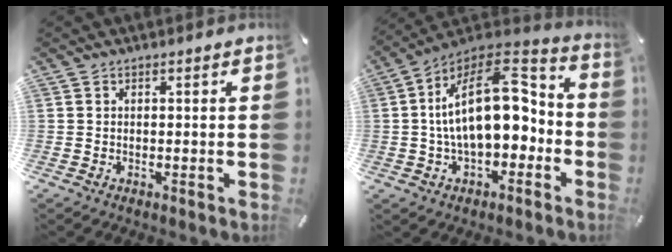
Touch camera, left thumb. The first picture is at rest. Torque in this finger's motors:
{"motor_torque": [0.92, 0.91, 1.62, 1.14, 0.58]}